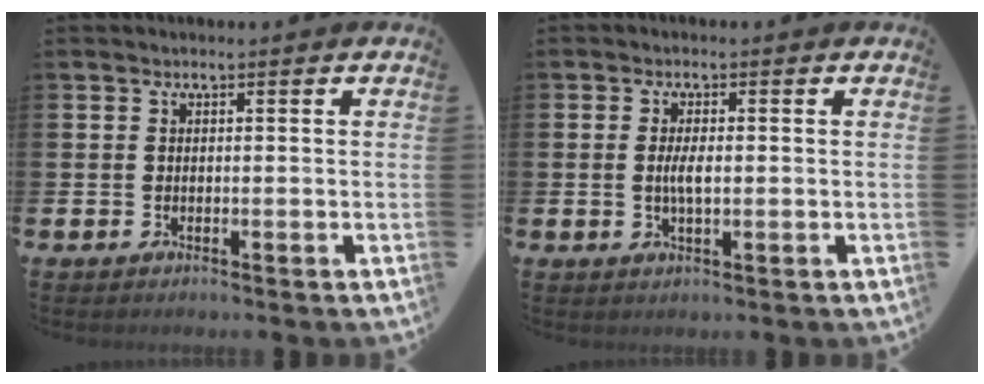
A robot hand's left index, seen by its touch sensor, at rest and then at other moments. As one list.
[{"total": 2.9, "force": [0.1, 1.0, 2.7], "torque": [-0.050, 0.001, -0.001]}]